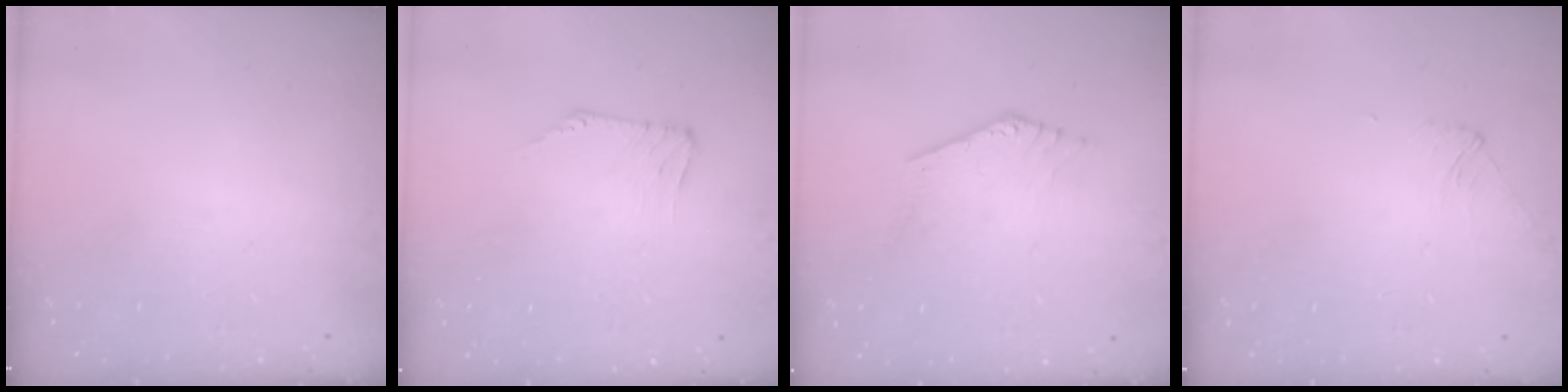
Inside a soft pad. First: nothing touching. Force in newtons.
{"total": 1.3, "press": 1.2, "slide": 0.2}
{"total": 1.1, "press": 1.1, "slide": 0.1}
{"total": 2.7, "press": 2.7, "slide": 0.5}